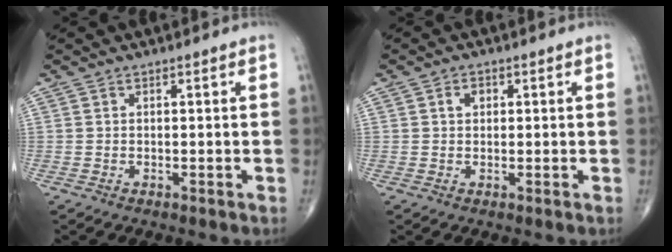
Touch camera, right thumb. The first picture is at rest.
{"total": 2.0, "force": [0.6, 1.5, 1.2], "torque": [-0.014, 0.004, 0.007]}